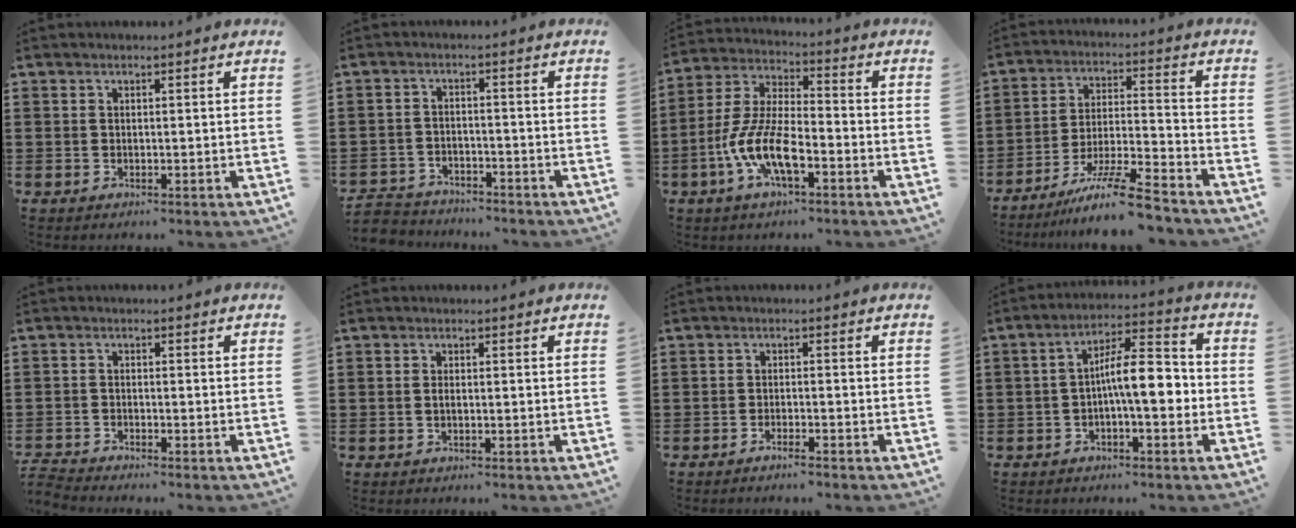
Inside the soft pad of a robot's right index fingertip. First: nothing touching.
{"total": 3.4, "force": [-3.3, 0.9, -0.3], "torque": [-0.011, -0.001, -0.075]}
{"total": 9.8, "force": [-4.5, 3.2, 8.1], "torque": [-0.196, -0.012, -0.089]}
{"total": 10.1, "force": [-8.2, 0.5, 5.9], "torque": [-0.112, 0.005, -0.161]}
{"total": 2.1, "force": [-2.1, -0.1, -0.1], "torque": [-0.002, 0.001, -0.046]}
{"total": 0.8, "force": [-0.2, 0.1, 0.8], "torque": [-0.017, -0.006, -0.003]}
{"total": 1.5, "force": [-1.3, 0.0, 0.6], "torque": [-0.012, 0.000, -0.025]}
{"total": 8.7, "force": [-1.0, 2.9, 8.2], "torque": [-0.138, 0.008, -0.019]}